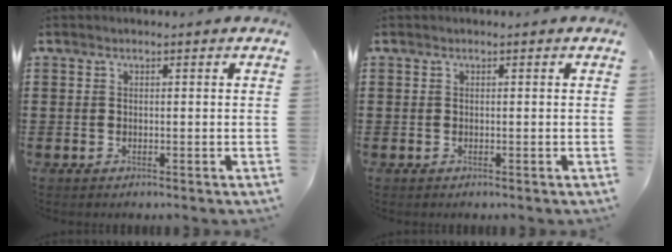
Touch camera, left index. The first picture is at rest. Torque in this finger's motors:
{"motor_torque": [-0.02, -0.01, 0.00, 0.00]}